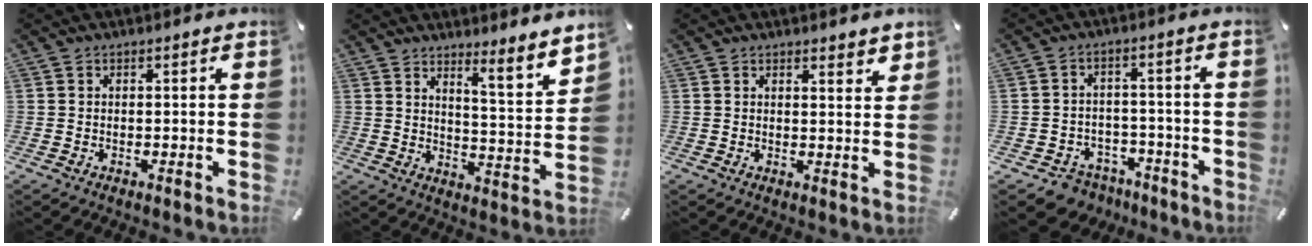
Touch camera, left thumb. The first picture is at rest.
{"total": 7.2, "force": [6.5, 0.3, 3.1], "torque": [-0.041, -0.070, 0.109]}
{"total": 2.4, "force": [2.2, 0.7, 0.5], "torque": [0.004, -0.017, 0.038]}
{"total": 5.0, "force": [-3.0, 3.9, 0.9], "torque": [-0.014, 0.020, -0.055]}